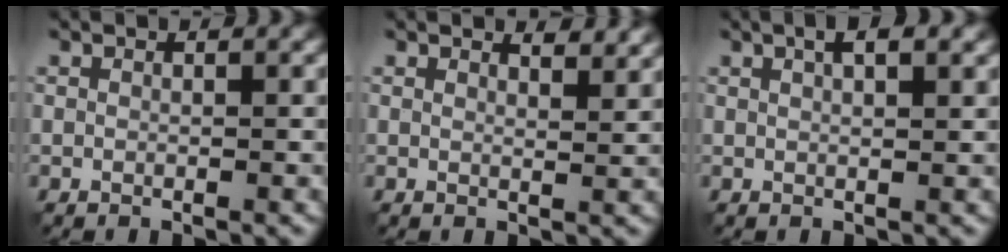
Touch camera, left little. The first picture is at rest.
{"total": 2.0, "force": [1.9, 0.3, 0.7], "torque": [-0.010, -0.005, 0.025]}
{"total": 2.8, "force": [1.5, 0.8, 2.2], "torque": [-0.020, -0.003, 0.016]}